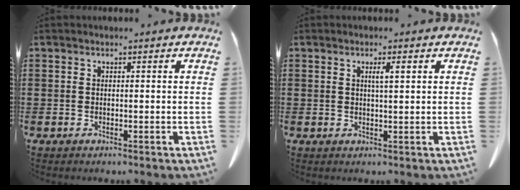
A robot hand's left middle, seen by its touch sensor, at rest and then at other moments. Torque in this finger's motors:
{"motor_torque": [1.07, 0.95, 0.09, 0.12]}